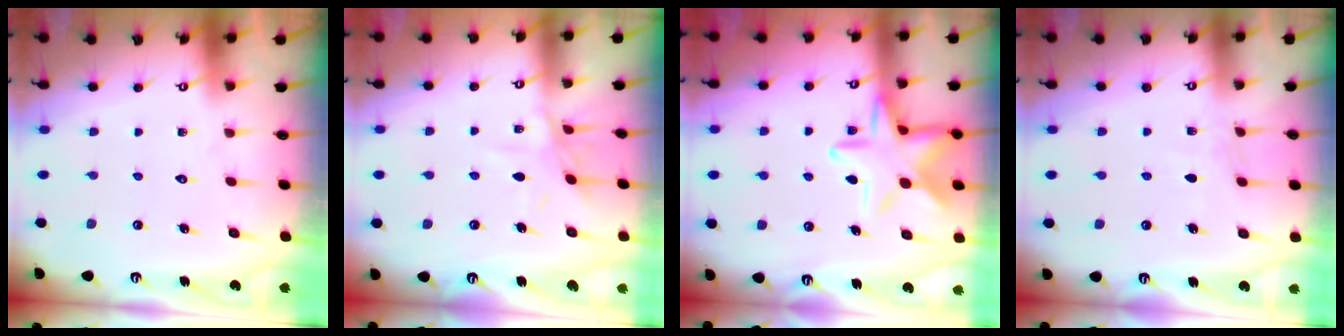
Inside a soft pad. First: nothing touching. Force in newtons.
{"total": 7.1, "press": 7.1, "slide": 0.6}
{"total": 14.1, "press": 14.0, "slide": 1.0}
{"total": 2.9, "press": 2.9, "slide": 0.5}